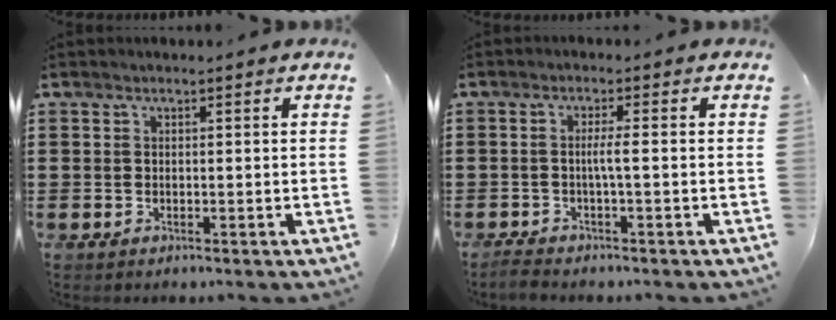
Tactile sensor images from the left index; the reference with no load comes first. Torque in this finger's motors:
{"motor_torque": [0.79, 0.48, 0.09, 0.06]}